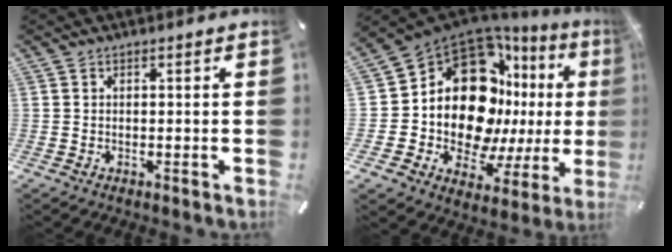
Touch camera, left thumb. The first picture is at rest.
{"total": 21.0, "force": [5.1, 13.8, 15.0], "torque": [-0.277, -0.072, 0.090]}